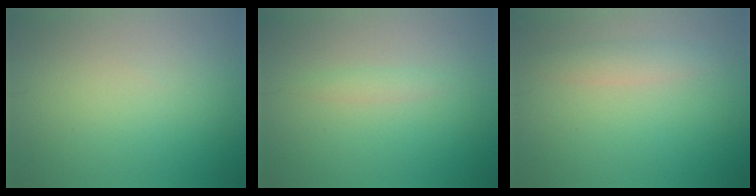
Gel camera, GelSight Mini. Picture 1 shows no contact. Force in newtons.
{"total": 0.9, "press": 0.9, "slide": 0.0}
{"total": 1.8, "press": 1.8, "slide": 0.2}